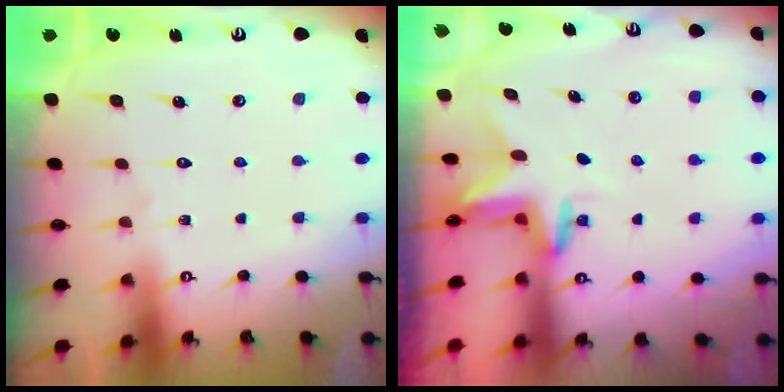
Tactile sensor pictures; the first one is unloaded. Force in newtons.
{"total": 3.1, "press": 3.1, "slide": 0.4}